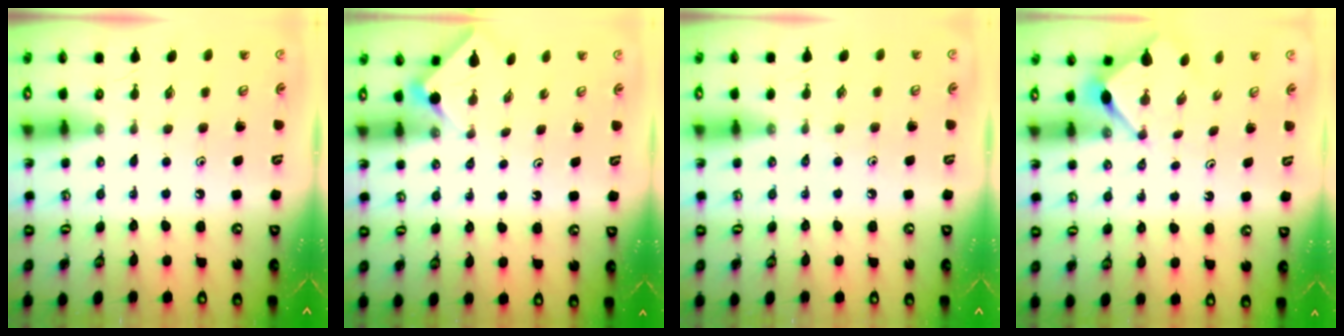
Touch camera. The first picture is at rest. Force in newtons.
{"total": 2.7, "press": 2.7, "slide": 0.4}
{"total": 2.1, "press": 2.1, "slide": 0.4}
{"total": 3.4, "press": 3.4, "slide": 0.4}